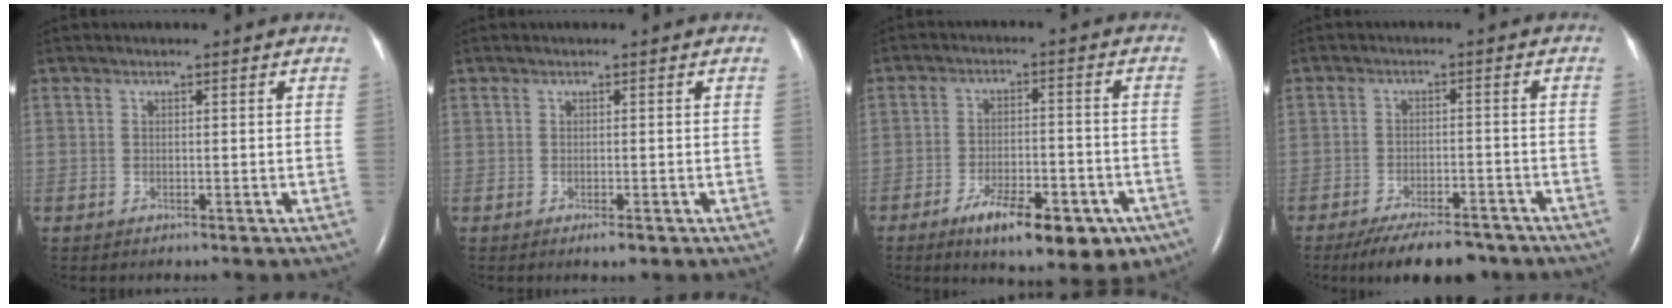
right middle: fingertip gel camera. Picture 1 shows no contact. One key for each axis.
{"total": 1.1, "fx": -0.6, "fy": 0.2, "fz": 0.9, "tx": -0.011, "ty": -0.002, "tz": -0.008}
{"total": 13.0, "fx": -7.9, "fy": 4.6, "fz": 9.3, "tx": -0.122, "ty": -0.001, "tz": -0.113}
{"total": 10.6, "fx": -9.0, "fy": 3.0, "fz": 4.9, "tx": -0.070, "ty": -0.007, "tz": -0.134}